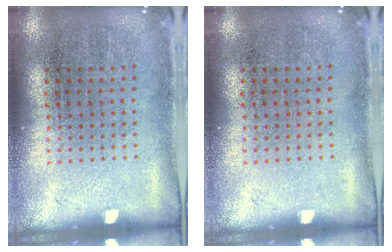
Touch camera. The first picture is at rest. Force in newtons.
{"total": 0.0}